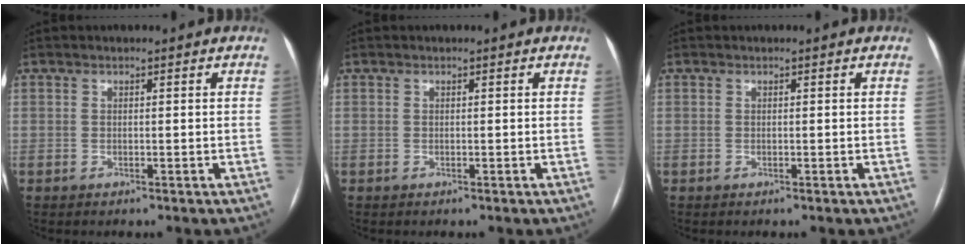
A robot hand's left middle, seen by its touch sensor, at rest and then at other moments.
{"total": 0.0}
{"total": 0.0}